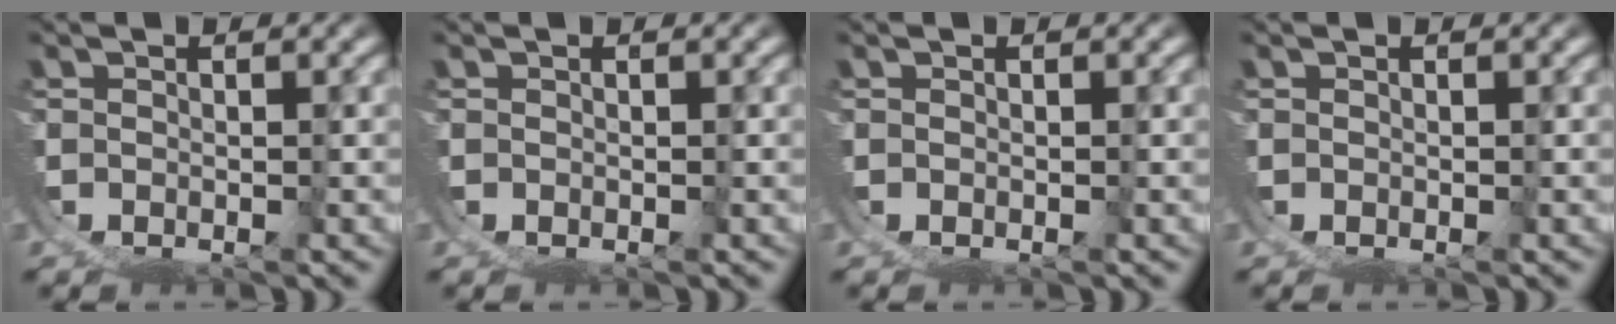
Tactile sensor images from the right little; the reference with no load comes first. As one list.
[{"total": 0.0}, {"total": 0.0}, {"total": 0.0}]